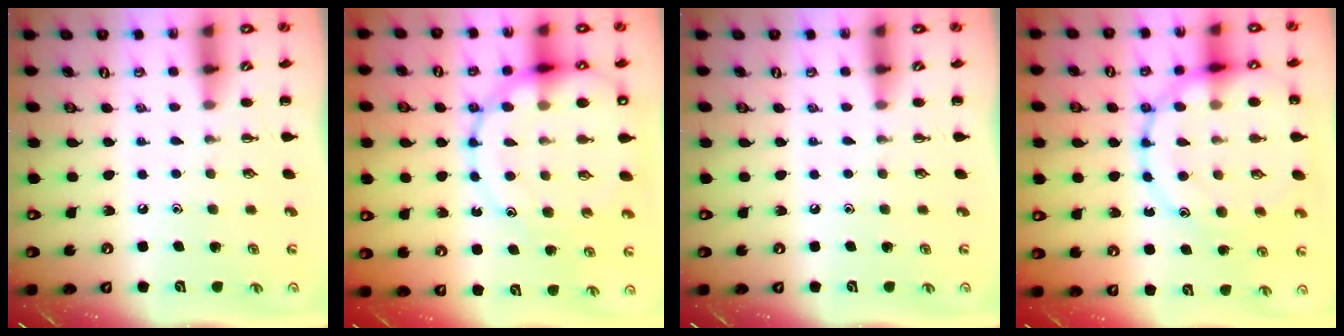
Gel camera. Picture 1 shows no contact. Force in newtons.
{"total": 20.3, "press": 20.1, "slide": 3.0}
{"total": 0.0}
{"total": 21.0, "press": 20.9, "slide": 1.4}